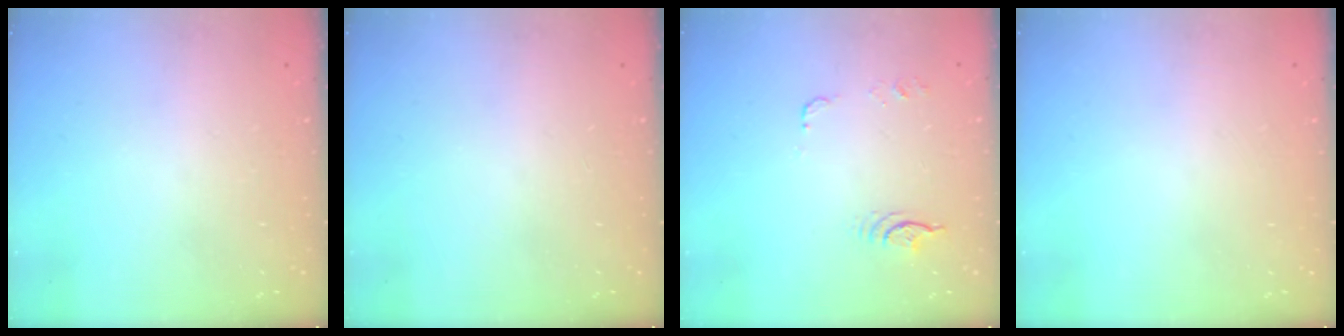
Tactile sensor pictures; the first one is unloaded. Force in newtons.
{"total": 0.0}
{"total": 14.8, "press": 7.2, "slide": 12.9}
{"total": 0.0}